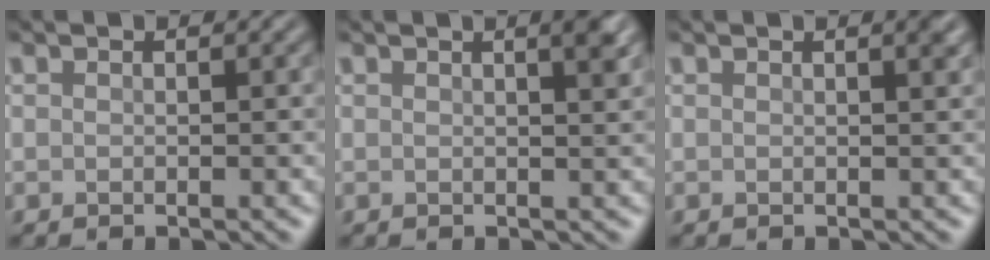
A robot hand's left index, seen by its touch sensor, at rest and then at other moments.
{"total": 2.7, "force": [1.3, 0.9, 2.2], "torque": [-0.011, 0.011, 0.006]}
{"total": 1.7, "force": [0.8, 0.5, 1.4], "torque": [-0.009, 0.006, 0.008]}